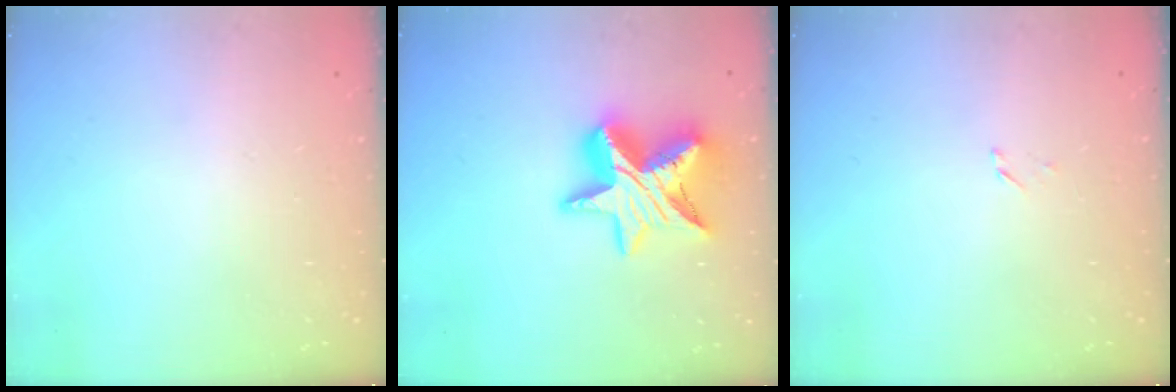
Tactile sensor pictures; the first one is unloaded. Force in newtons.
{"total": 16.5, "press": 16.4, "slide": 1.2}
{"total": 1.4, "press": 1.4, "slide": 0.2}